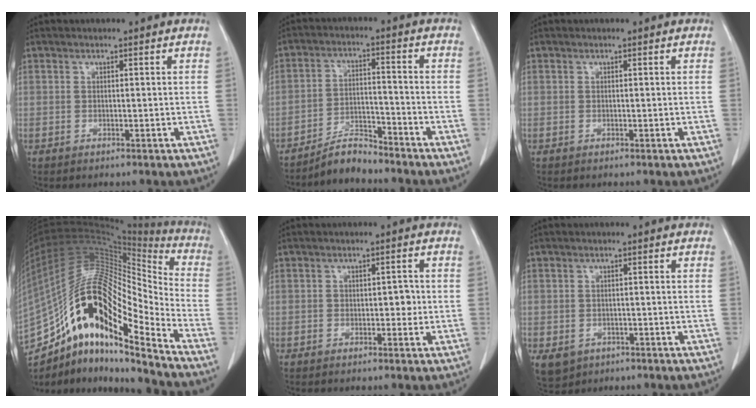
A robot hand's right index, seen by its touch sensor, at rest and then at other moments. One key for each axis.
{"total": 5.4, "fx": -5.2, "fy": 0.8, "fz": 1.1, "tx": -0.018, "ty": -0.001, "tz": -0.095}
{"total": 0.0}
{"total": 27.9, "fx": -16.1, "fy": 7.0, "fz": 21.7, "tx": -0.428, "ty": 0.015, "tz": -0.285}
{"total": 2.1, "fx": -0.3, "fy": 1.3, "fz": 1.6, "tx": -0.015, "ty": 0.006, "tz": -0.005}
{"total": 6.0, "fx": -2.8, "fy": 5.0, "fz": 1.8, "tx": -0.040, "ty": -0.003, "tz": -0.035}